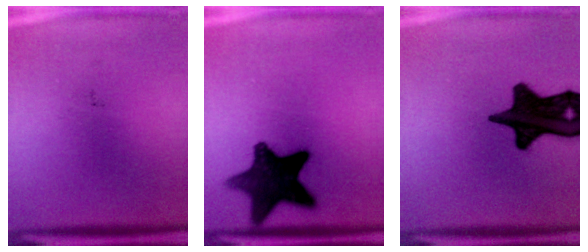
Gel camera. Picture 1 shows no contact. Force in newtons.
{"total": 14.4}
{"total": 17.1}